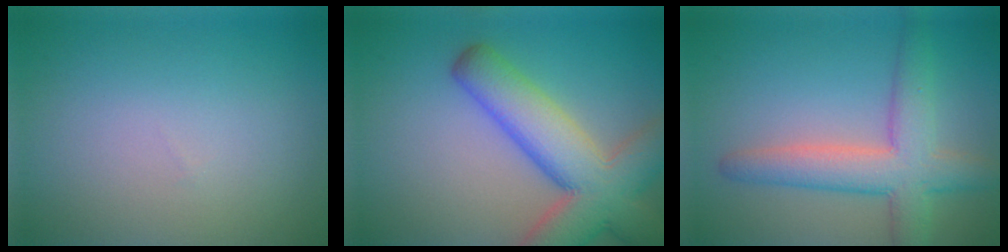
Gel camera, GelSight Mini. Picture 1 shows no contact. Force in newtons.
{"total": 9.6, "press": 9.5, "slide": 0.6}
{"total": 5.8, "press": 5.8, "slide": 0.2}